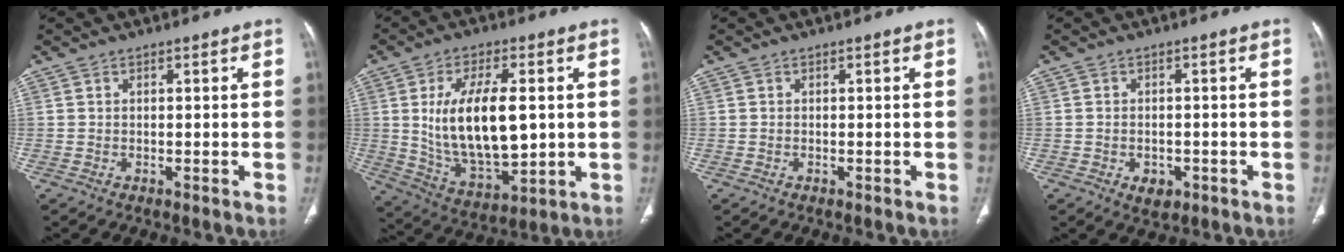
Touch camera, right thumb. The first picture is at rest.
{"total": 17.3, "force": [1.6, 8.3, 15.1], "torque": [-0.253, -0.015, 0.043]}
{"total": 0.0}
{"total": 3.4, "force": [-1.4, 2.4, 2.0], "torque": [-0.019, 0.005, -0.014]}